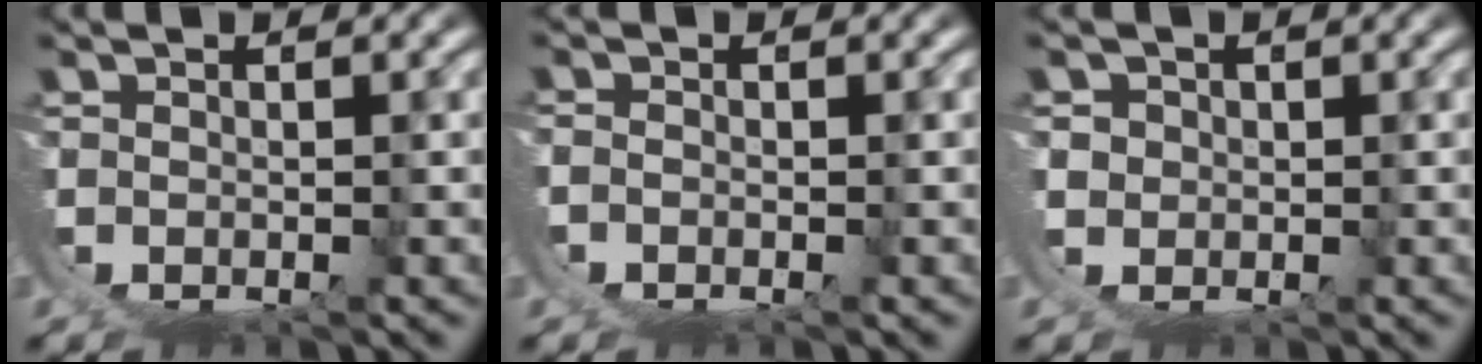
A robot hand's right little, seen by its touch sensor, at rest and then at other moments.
{"total": 1.0, "force": [-0.7, -0.7, 0.2], "torque": [0.003, -0.001, -0.013]}
{"total": 1.1, "force": [0.6, 0.7, 0.5], "torque": [-0.017, -0.006, 0.015]}